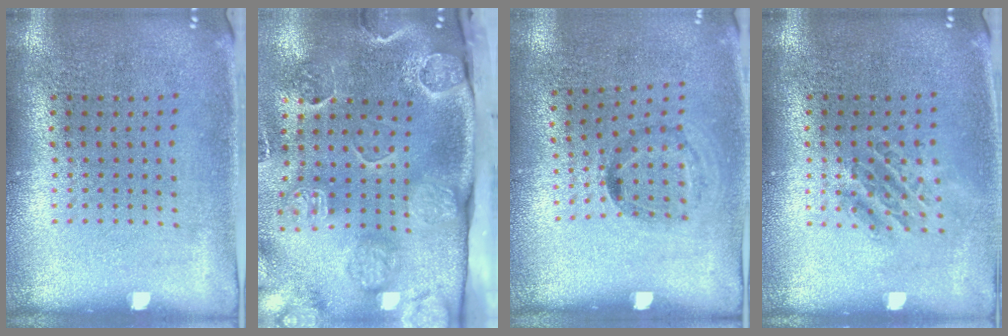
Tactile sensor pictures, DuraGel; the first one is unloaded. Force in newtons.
{"total": 3.9, "press": 3.3, "slide": 2.1}
{"total": 1.2, "press": 0.7, "slide": 1.0}
{"total": 1.1, "press": 1.1, "slide": 0.3}